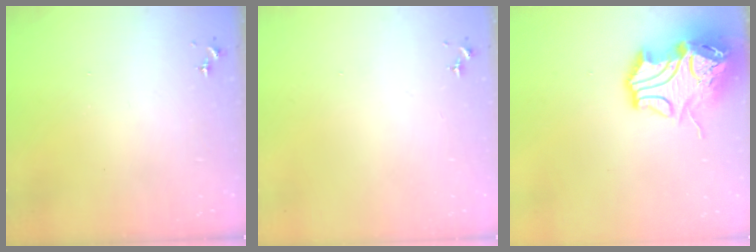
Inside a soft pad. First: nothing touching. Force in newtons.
{"total": 0.0}
{"total": 17.6, "press": 17.4, "slide": 2.5}